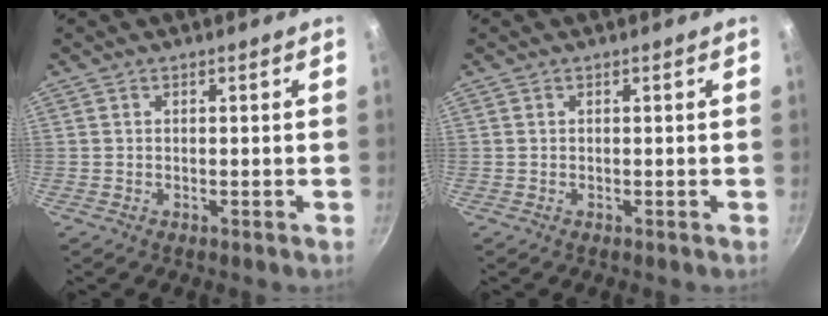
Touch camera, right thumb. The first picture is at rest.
{"total": 0.0}